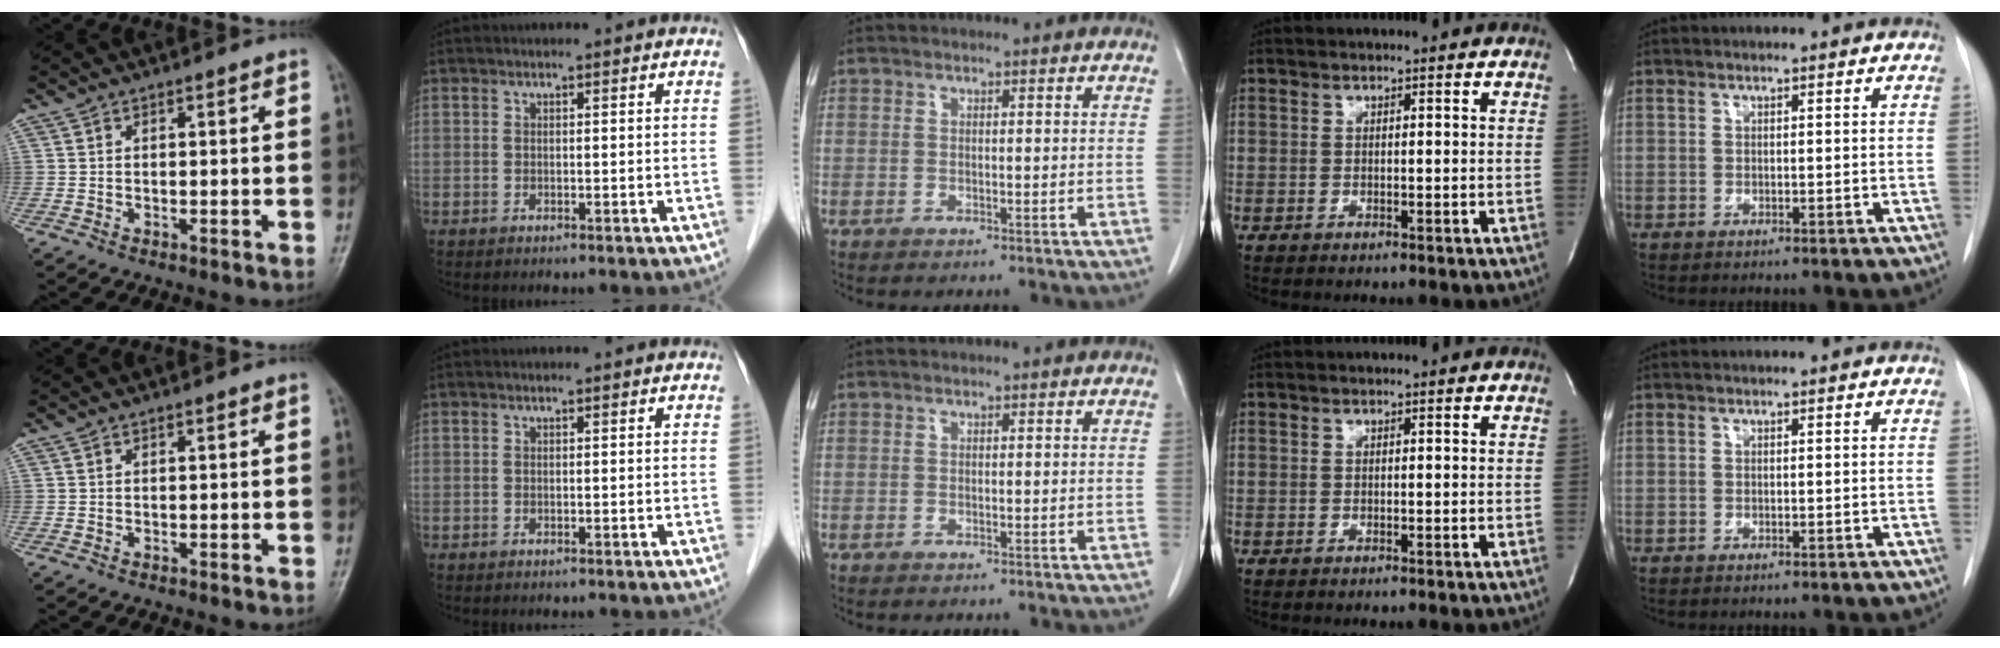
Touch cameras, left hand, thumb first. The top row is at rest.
{}